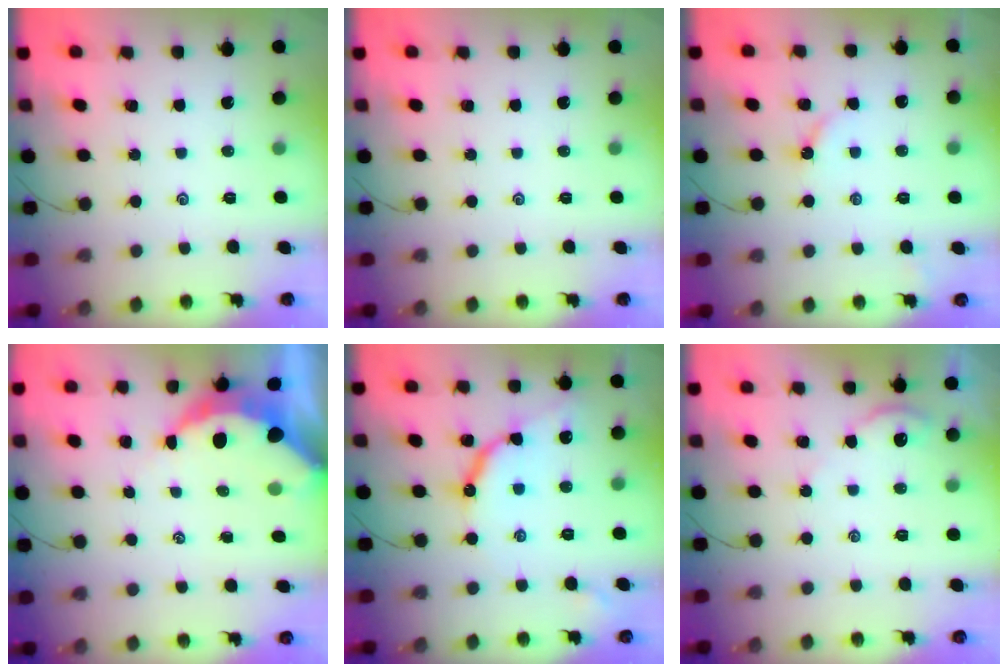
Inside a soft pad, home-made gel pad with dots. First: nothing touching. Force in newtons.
{"total": 0.0}
{"total": 2.8, "press": 2.8, "slide": 0.3}
{"total": 8.4, "press": 8.3, "slide": 1.0}
{"total": 9.3, "press": 9.3, "slide": 0.8}
{"total": 2.7, "press": 2.7, "slide": 0.4}